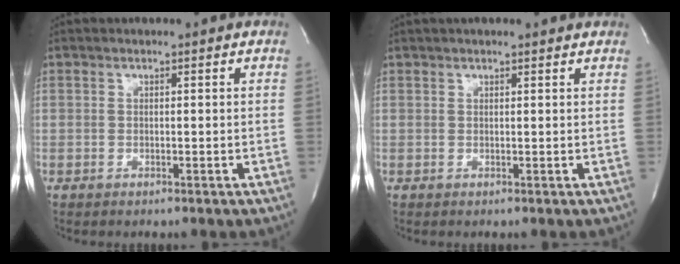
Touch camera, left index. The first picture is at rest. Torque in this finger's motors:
{"motor_torque": [0.99, -0.94, 0.45, 0.10]}